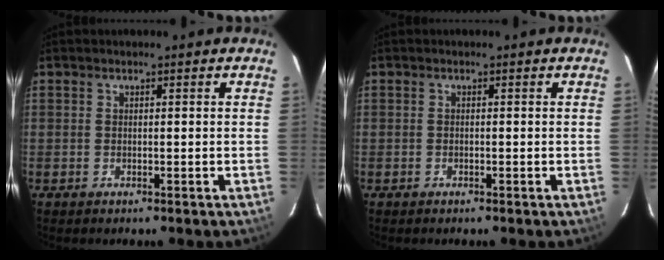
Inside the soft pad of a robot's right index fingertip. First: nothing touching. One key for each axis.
{"total": 0.0}